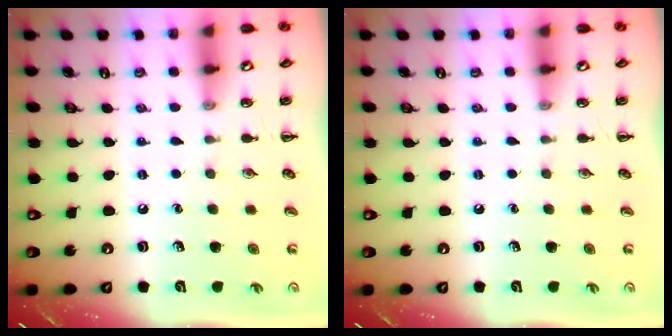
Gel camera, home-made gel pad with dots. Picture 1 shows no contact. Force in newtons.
{"total": 0.0}